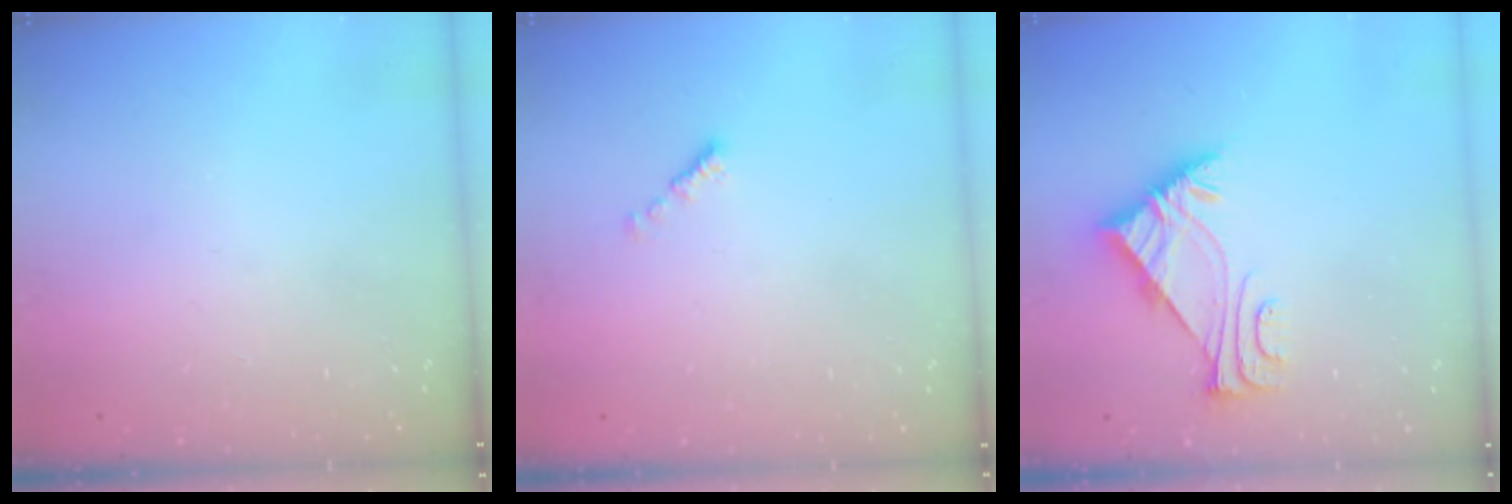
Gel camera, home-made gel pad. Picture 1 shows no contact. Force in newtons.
{"total": 0.0}
{"total": 5.7, "press": 5.6, "slide": 0.9}